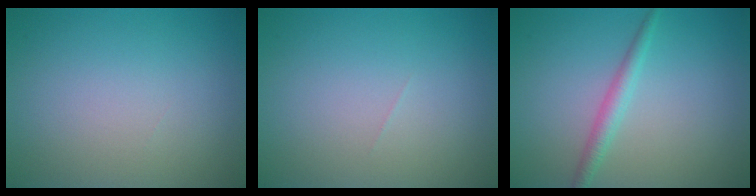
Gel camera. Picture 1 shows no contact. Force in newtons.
{"total": 0.0}
{"total": 1.9, "press": 1.9, "slide": 0.1}